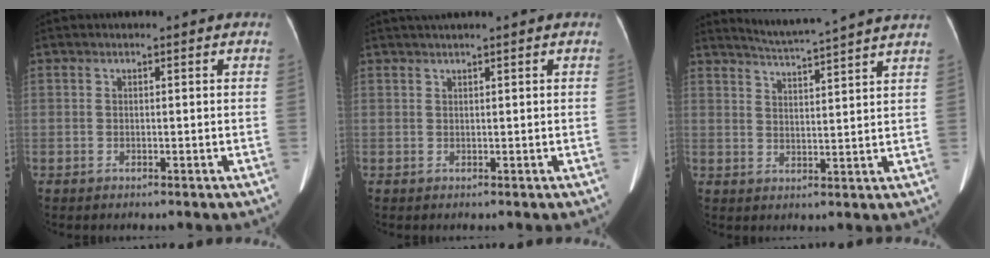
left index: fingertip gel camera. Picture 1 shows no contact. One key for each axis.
{"total": 2.3, "fx": 1.8, "fy": -0.5, "fz": 1.4, "tx": -0.017, "ty": 0.019, "tz": 0.035}
{"total": 11.3, "fx": 10.4, "fy": -1.7, "fz": 4.0, "tx": -0.074, "ty": -0.012, "tz": 0.138}